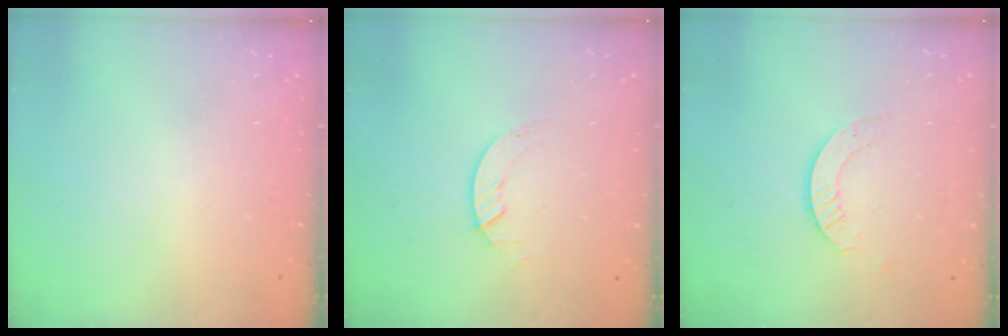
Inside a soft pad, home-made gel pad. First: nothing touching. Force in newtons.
{"total": 1.4, "press": 1.4, "slide": 0.2}
{"total": 3.2, "press": 3.2, "slide": 0.3}